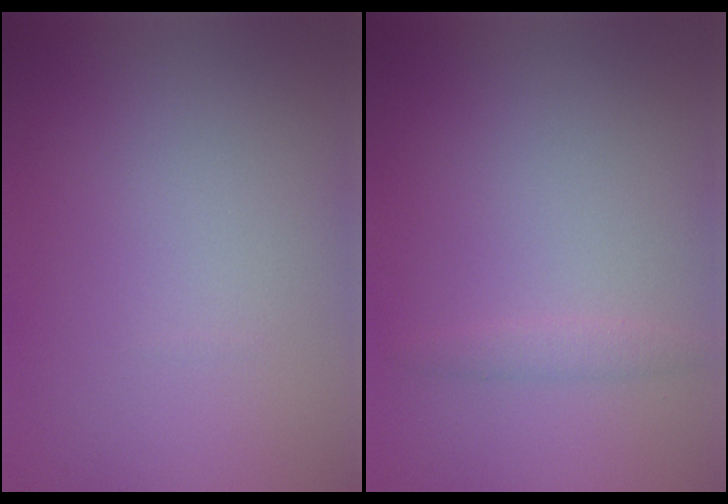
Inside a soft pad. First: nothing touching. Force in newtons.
{"total": 1.1, "press": 1.1, "slide": 0.0}